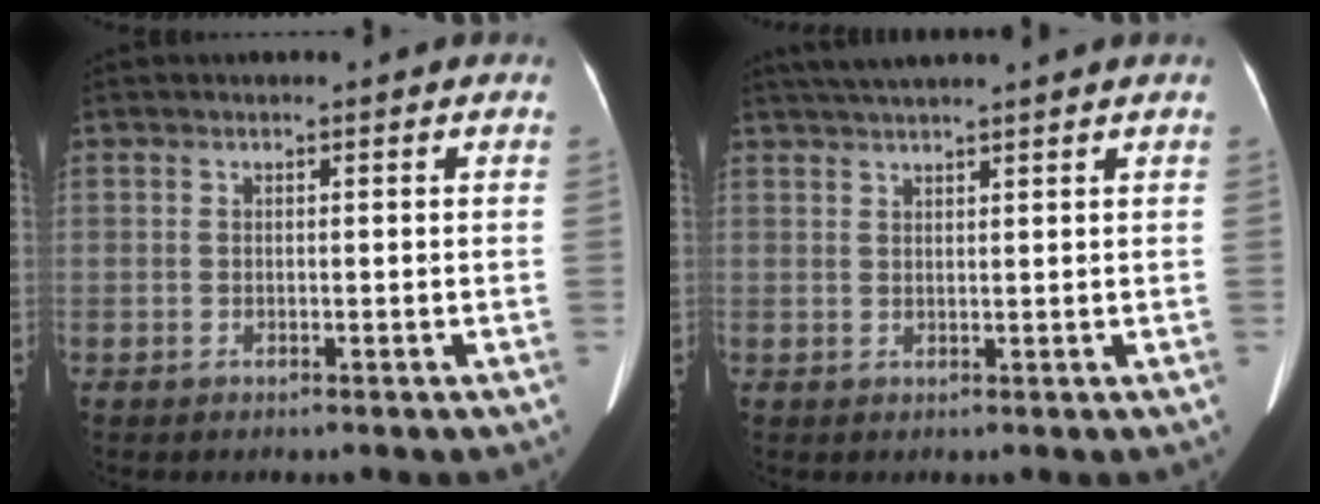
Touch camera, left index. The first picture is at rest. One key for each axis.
{"total": 6.2, "fx": 5.3, "fy": -1.1, "fz": 3.0, "tx": -0.047, "ty": 0.030, "tz": 0.085}